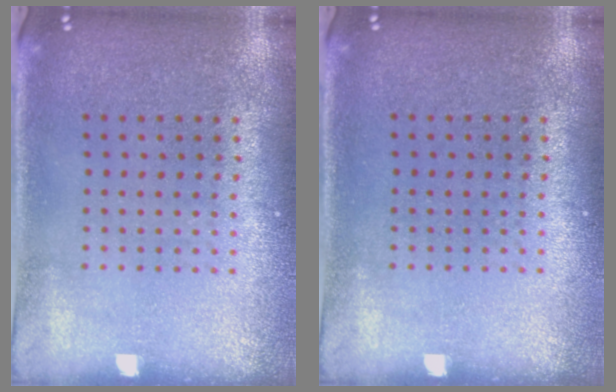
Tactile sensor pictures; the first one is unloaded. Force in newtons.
{"total": 0.0}